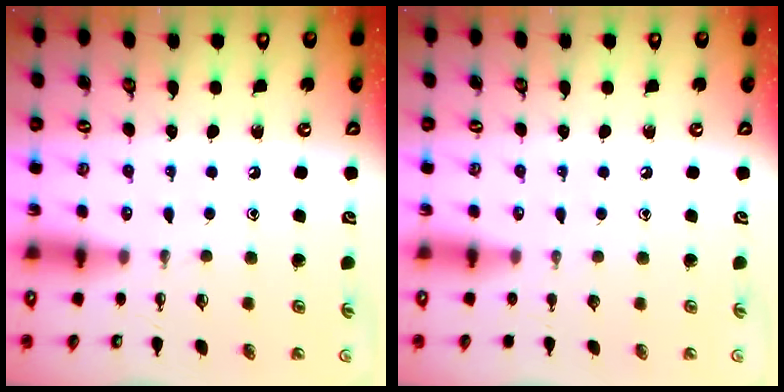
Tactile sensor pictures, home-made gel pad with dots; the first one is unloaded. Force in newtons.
{"total": 0.0}